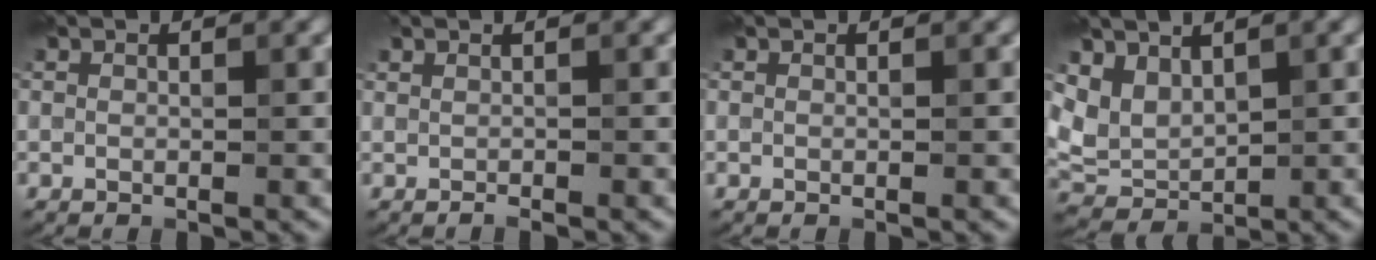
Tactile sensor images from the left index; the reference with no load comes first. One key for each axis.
{"total": 0.8, "fx": 0.0, "fy": 0.2, "fz": 0.7, "tx": -0.012, "ty": 0.002, "tz": -0.001}
{"total": 0.0}
{"total": 3.2, "fx": 1.7, "fy": 2.2, "fz": 1.6, "tx": -0.035, "ty": -0.007, "tz": 0.037}